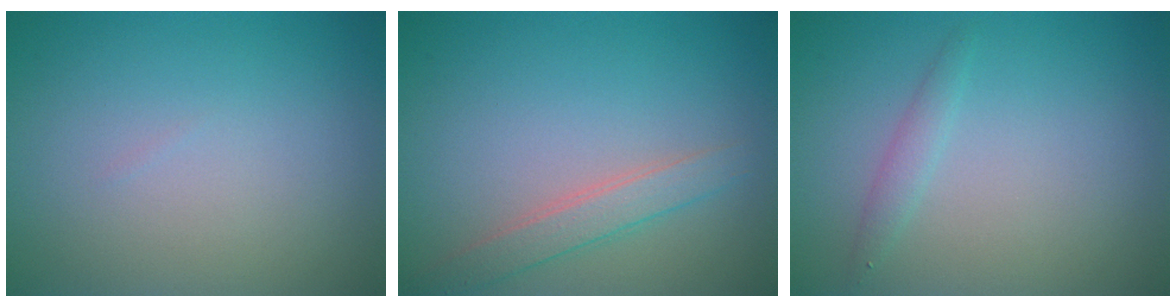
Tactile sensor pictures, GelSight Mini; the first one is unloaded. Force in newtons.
{"total": 2.3, "press": 2.3, "slide": 0.1}
{"total": 1.2, "press": 1.2, "slide": 0.0}